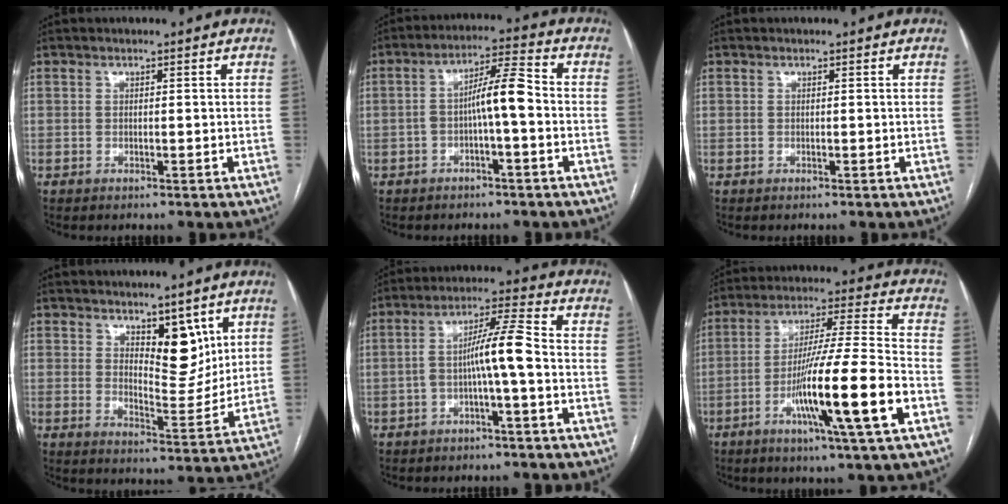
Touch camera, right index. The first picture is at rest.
{"total": 6.7, "force": [-1.2, 0.8, 6.6], "torque": [-0.113, 0.026, -0.021]}
{"total": 0.0}
{"total": 7.3, "force": [4.0, 3.1, 5.3], "torque": [-0.076, -0.009, 0.070]}
{"total": 7.5, "force": [-1.7, 0.0, 7.3], "torque": [-0.131, 0.025, -0.028]}
{"total": 16.5, "force": [-6.1, -0.7, 15.3], "torque": [-0.272, -0.012, -0.106]}